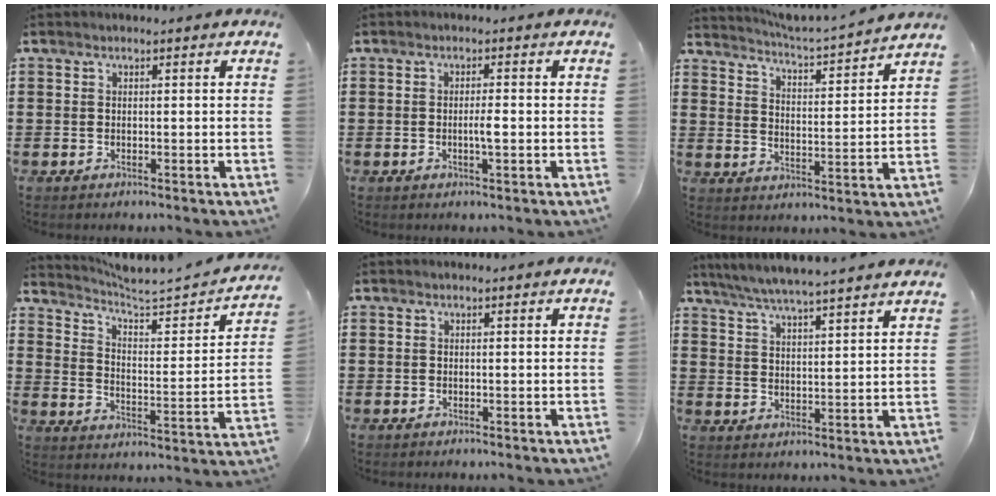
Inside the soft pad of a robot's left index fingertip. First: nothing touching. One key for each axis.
{"total": 2.3, "fx": -0.5, "fy": 0.3, "fz": 2.2, "tx": -0.041, "ty": 0.000, "tz": -0.010}
{"total": 3.4, "fx": 3.3, "fy": -0.7, "fz": 0.5, "tx": -0.030, "ty": -0.038, "tz": 0.048}
{"total": 3.4, "fx": 3.0, "fy": 0.1, "fz": 1.6, "tx": -0.052, "ty": -0.031, "tz": 0.039}
{"total": 0.0}
{"total": 5.3, "fx": 5.0, "fy": -0.6, "fz": 1.8, "tx": -0.053, "ty": -0.028, "tz": 0.086}